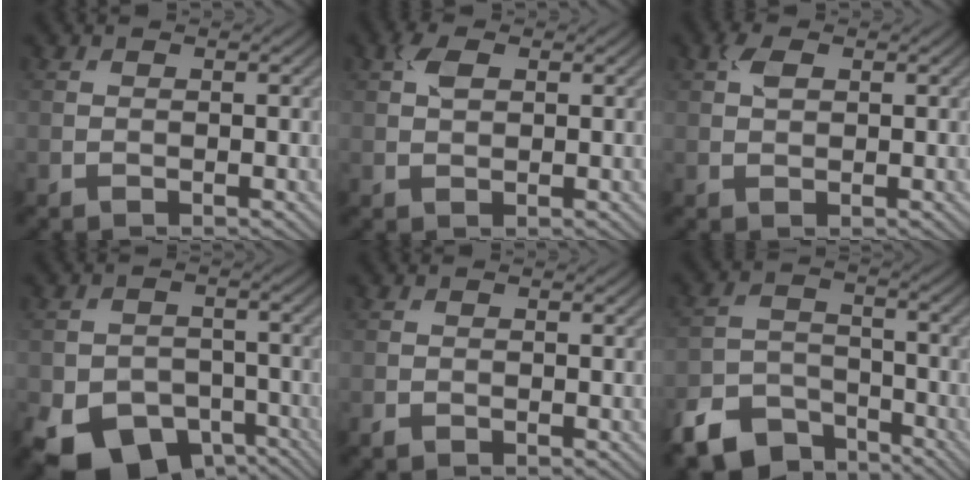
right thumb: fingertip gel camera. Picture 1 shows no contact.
{"total": 2.5, "force": [0.9, 1.5, 1.8], "torque": [-0.043, 0.004, 0.016]}
{"total": 2.2, "force": [0.8, 1.3, 1.6], "torque": [-0.037, 0.004, 0.014]}
{"total": 10.8, "force": [-6.4, 7.1, 5.0], "torque": [-0.094, -0.029, -0.105]}
{"total": 0.5, "force": [-0.5, 0.2, 0.1], "torque": [-0.003, -0.003, -0.009]}
{"total": 8.9, "force": [-6.7, 4.7, 3.5], "torque": [-0.078, -0.018, -0.130]}